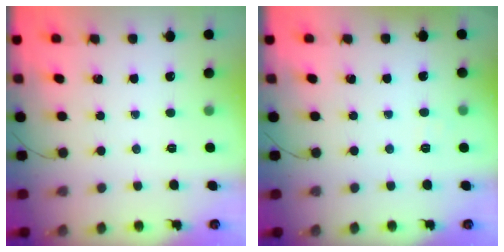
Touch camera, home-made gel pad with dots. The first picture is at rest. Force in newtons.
{"total": 3.8, "press": 3.7, "slide": 0.9}